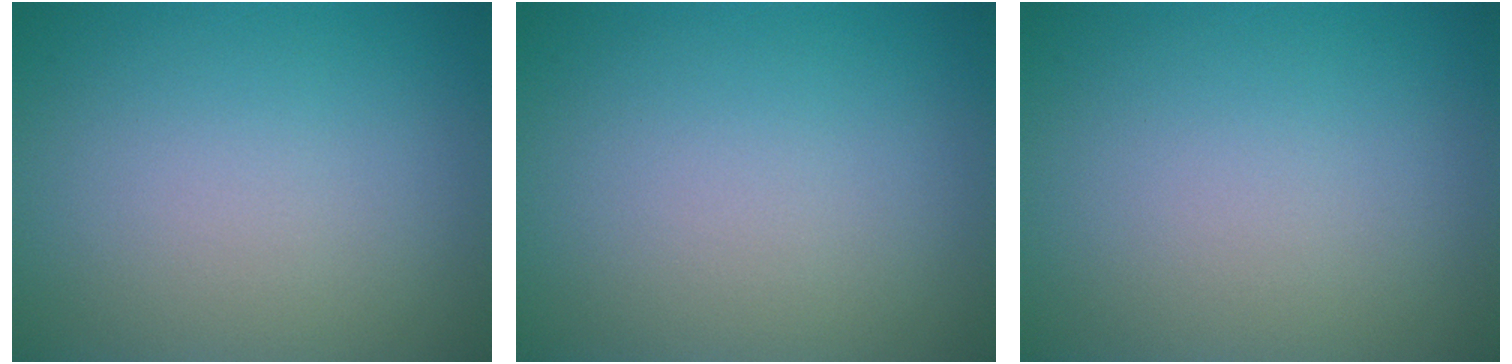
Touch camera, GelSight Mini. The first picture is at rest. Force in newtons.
{"total": 0.0}
{"total": 0.0}